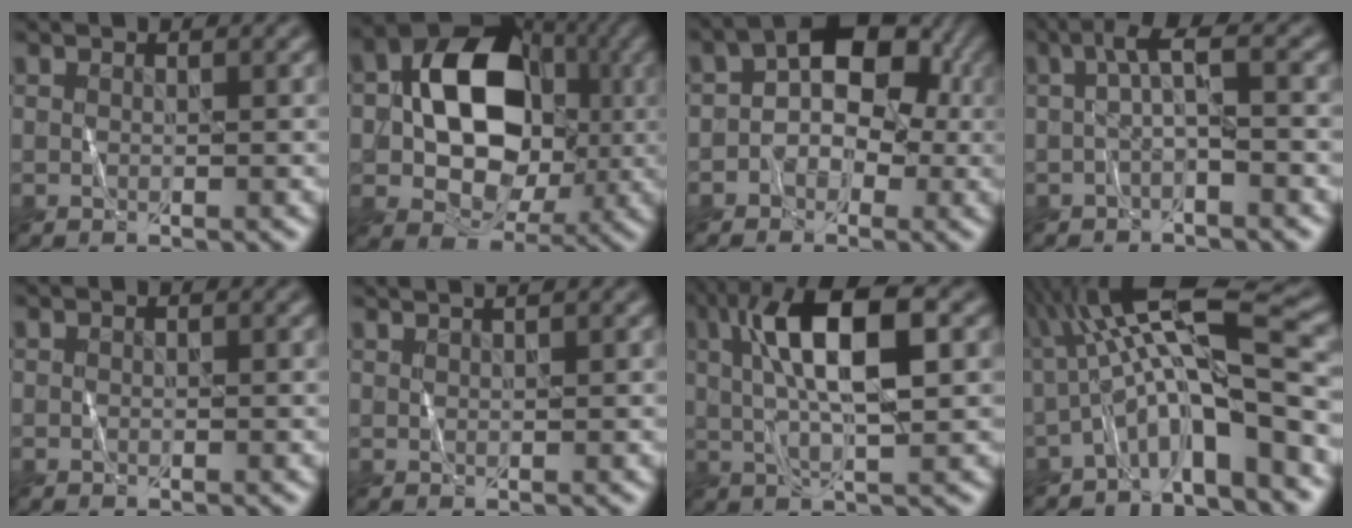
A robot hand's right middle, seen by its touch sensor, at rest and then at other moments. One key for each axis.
{"total": 11.0, "fx": 0.0, "fy": 8.0, "fz": 7.5, "tx": -0.110, "ty": 0.017, "tz": -0.014}
{"total": 5.1, "fx": -0.4, "fy": 3.8, "fz": 3.4, "tx": -0.034, "ty": 0.022, "tz": -0.020}
{"total": 2.4, "fx": -0.3, "fy": 0.3, "fz": 2.4, "tx": -0.048, "ty": 0.007, "tz": -0.008}
{"total": 0.0}
{"total": 2.7, "fx": 2.0, "fy": 1.0, "fz": 1.6, "tx": -0.003, "ty": 0.015, "tz": 0.002}
{"total": 8.7, "fx": 1.8, "fy": 2.6, "fz": 8.1, "tx": -0.145, "ty": 0.015, "tz": 0.026}
{"total": 9.7, "fx": -2.1, "fy": 2.0, "fz": 9.3, "tx": -0.153, "ty": 0.029, "tz": -0.044}